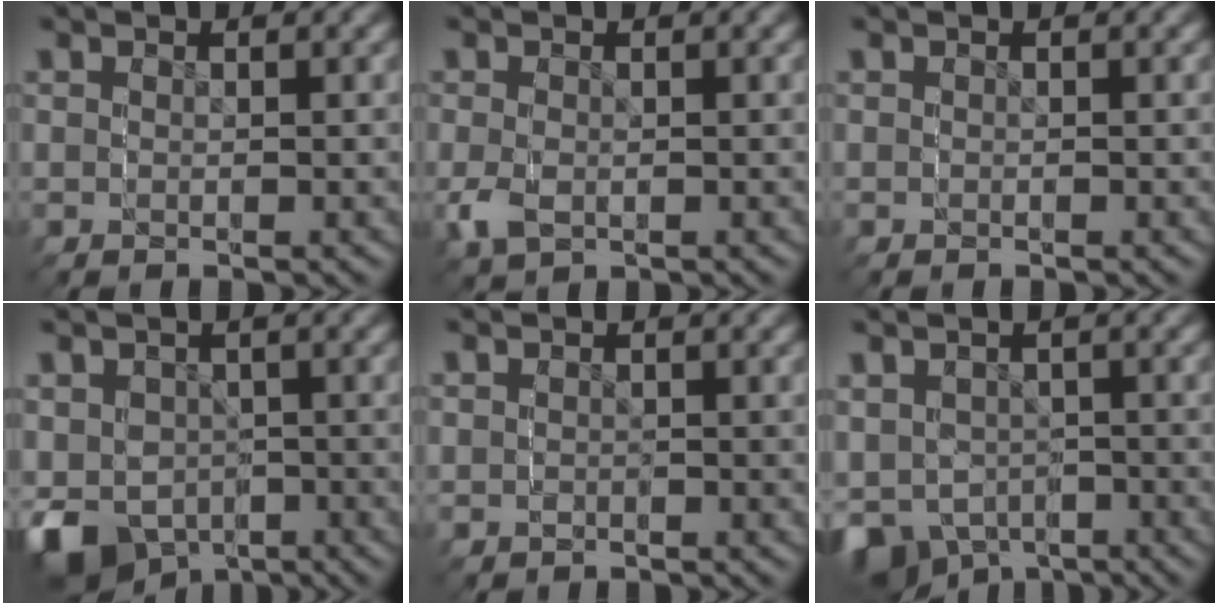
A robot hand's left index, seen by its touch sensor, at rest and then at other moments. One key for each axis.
{"total": 2.1, "fx": -0.6, "fy": 1.8, "fz": 1.0, "tx": -0.029, "ty": -0.009, "tz": -0.002}
{"total": 0.0}
{"total": 10.0, "fx": -3.8, "fy": 8.7, "fz": 3.1, "tx": -0.097, "ty": -0.070, "tz": -0.037}
{"total": 1.4, "fx": -0.1, "fy": 1.1, "fz": 0.8, "tx": -0.021, "ty": -0.010, "tz": 0.004}
{"total": 7.5, "fx": -2.4, "fy": 6.9, "fz": 1.7, "tx": -0.068, "ty": -0.055, "tz": -0.022}